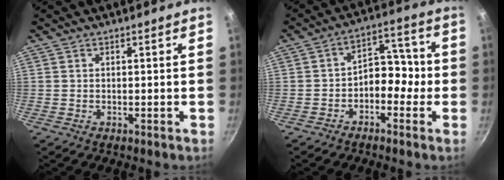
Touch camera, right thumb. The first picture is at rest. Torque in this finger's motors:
{"motor_torque": [-0.13, 0.26, 0.12, 0.12, 0.01]}